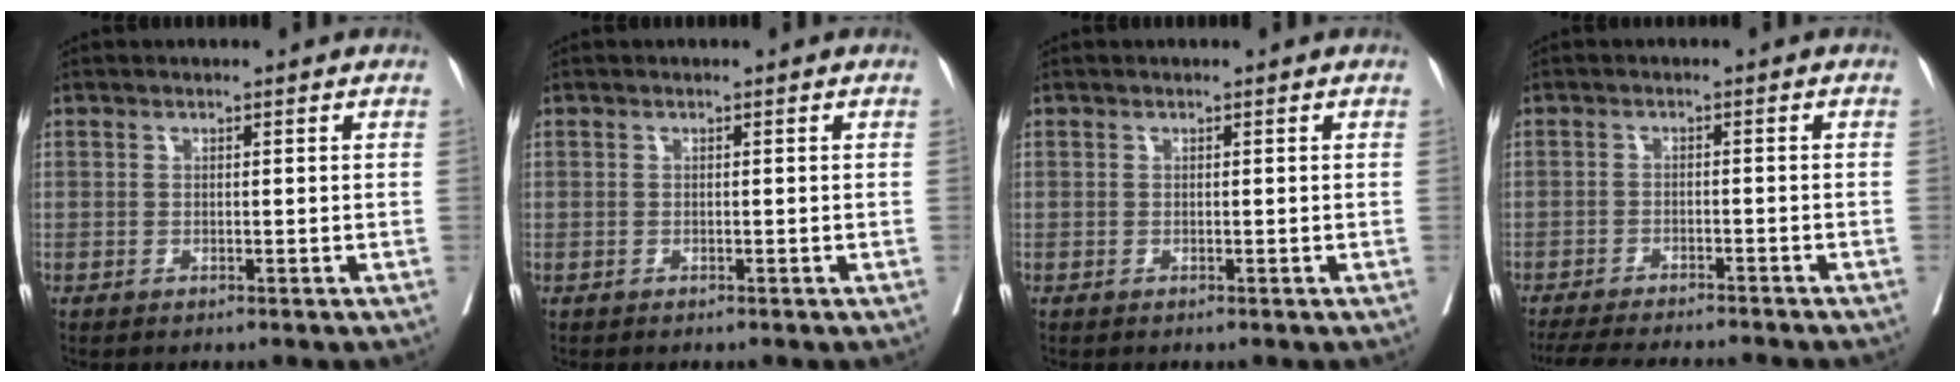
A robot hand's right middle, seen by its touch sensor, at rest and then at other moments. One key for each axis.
{"total": 0.0}
{"total": 0.0}
{"total": 13.3, "fx": -12.0, "fy": 1.6, "fz": 5.4, "tx": -0.084, "ty": -0.019, "tz": -0.165}